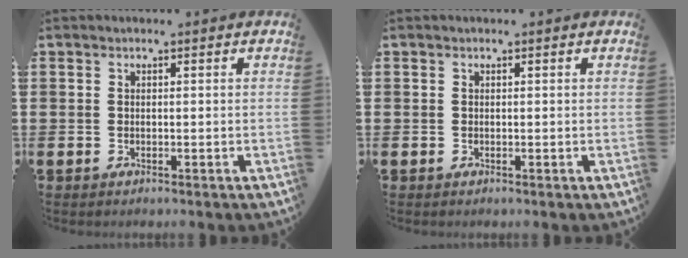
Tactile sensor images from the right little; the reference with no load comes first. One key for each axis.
{"total": 0.0}